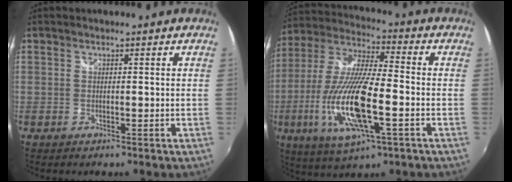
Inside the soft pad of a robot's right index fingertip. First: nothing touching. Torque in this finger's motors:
{"motor_torque": [2.14, 0.00, 1.05, 0.21]}